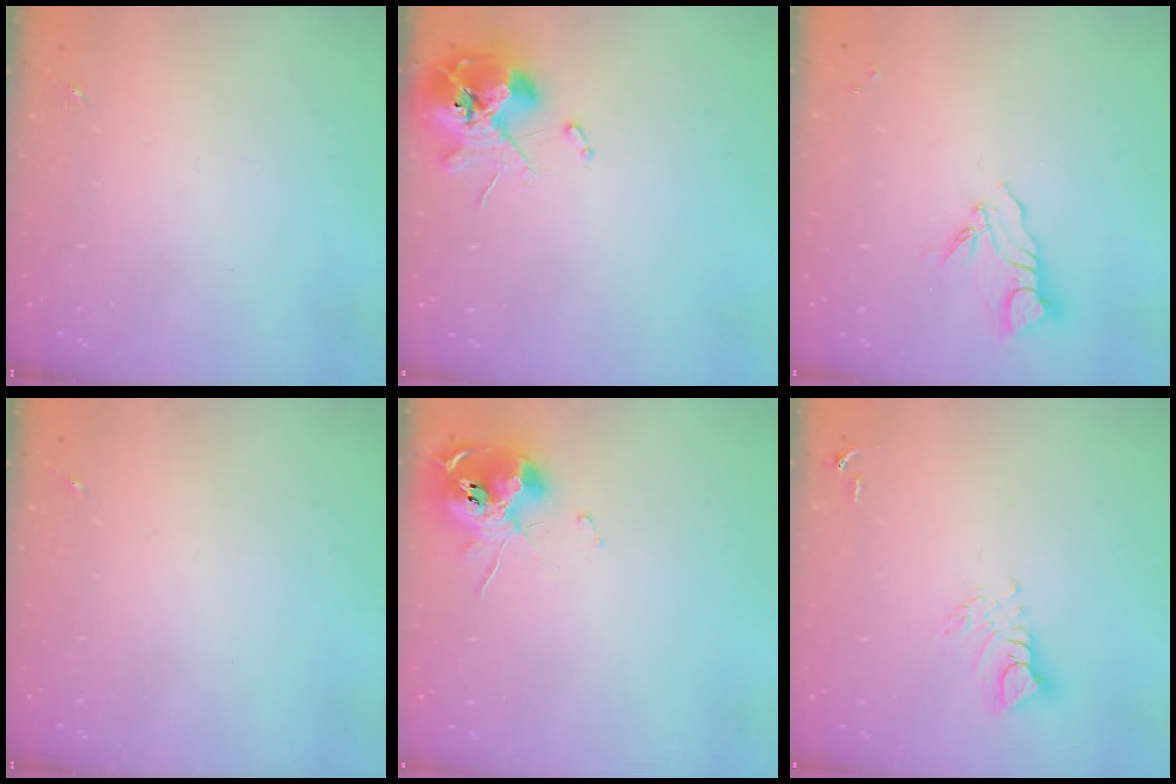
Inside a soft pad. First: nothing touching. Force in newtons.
{"total": 13.0, "press": 12.8, "slide": 1.8}
{"total": 6.9, "press": 6.9, "slide": 0.7}
{"total": 0.0}
{"total": 10.6, "press": 10.5, "slide": 1.2}
{"total": 7.2, "press": 7.1, "slide": 0.7}